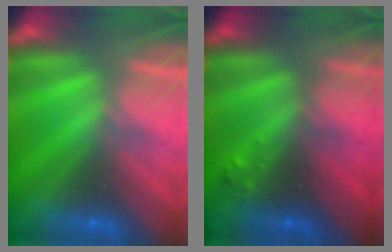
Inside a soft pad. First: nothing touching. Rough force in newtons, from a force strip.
{"total": 7.7}